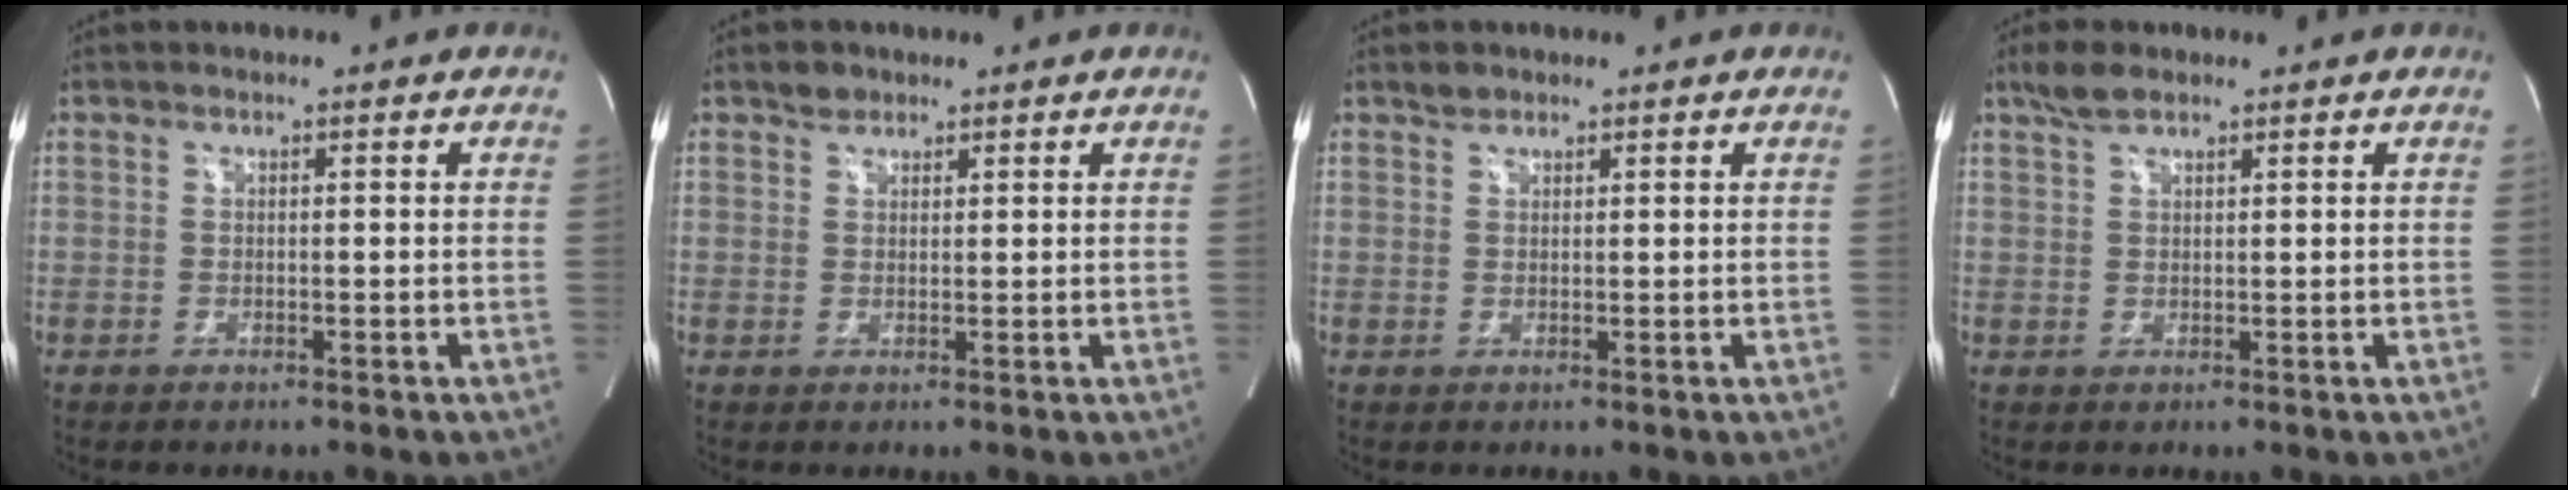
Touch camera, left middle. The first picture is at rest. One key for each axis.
{"total": 1.7, "fx": 1.4, "fy": 1.1, "fz": 0.2, "tx": -0.005, "ty": 0.002, "tz": 0.022}
{"total": 1.2, "fx": 1.1, "fy": 0.6, "fz": 0.1, "tx": -0.004, "ty": 0.002, "tz": 0.020}
{"total": 3.0, "fx": 2.4, "fy": 1.0, "fz": 1.6, "tx": -0.042, "ty": 0.008, "tz": 0.050}